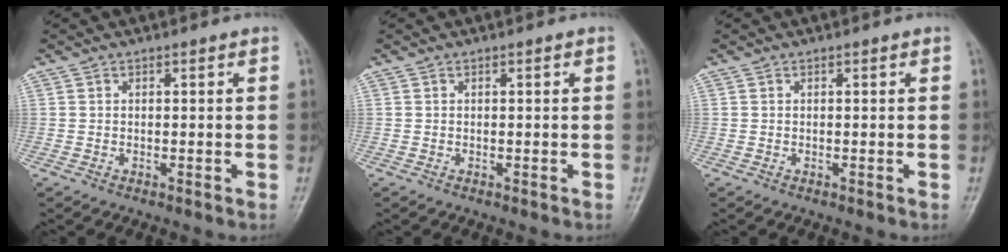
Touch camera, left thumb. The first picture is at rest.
{"total": 0.0}
{"total": 0.0}